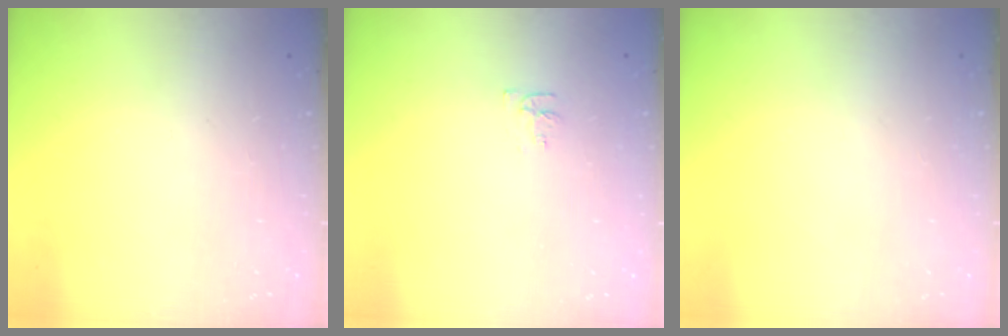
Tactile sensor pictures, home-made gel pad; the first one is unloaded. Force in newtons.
{"total": 3.7, "press": 3.6, "slide": 0.6}
{"total": 0.0}